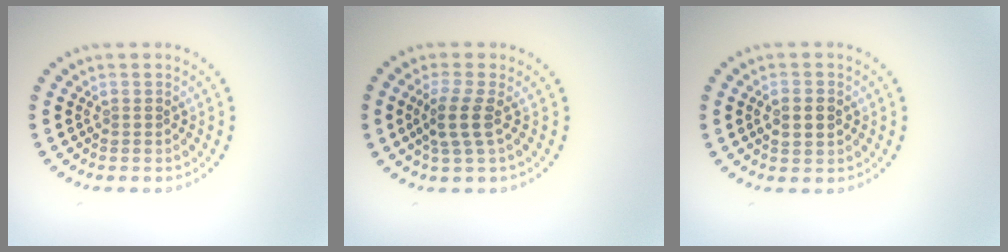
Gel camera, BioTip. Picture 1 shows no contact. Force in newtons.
{"total": 2.5, "press": 2.1, "slide": 1.5}
{"total": 2.2, "press": 2.2, "slide": 0.1}